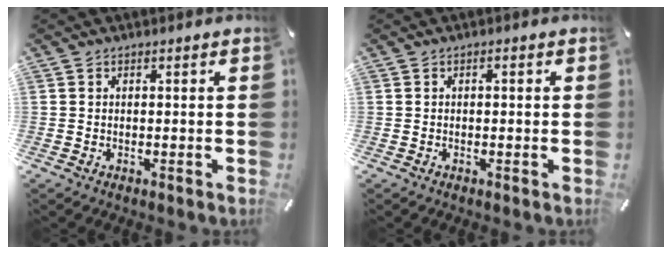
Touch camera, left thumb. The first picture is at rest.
{"total": 1.0, "force": [-0.2, 0.3, 0.9], "torque": [-0.017, 0.001, -0.004]}